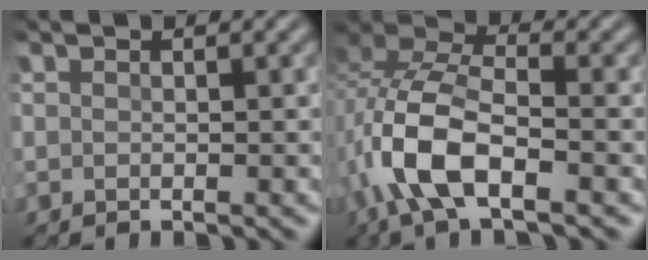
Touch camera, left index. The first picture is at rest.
{"total": 8.0, "force": [-3.5, 3.0, 6.5], "torque": [-0.154, 0.009, -0.077]}